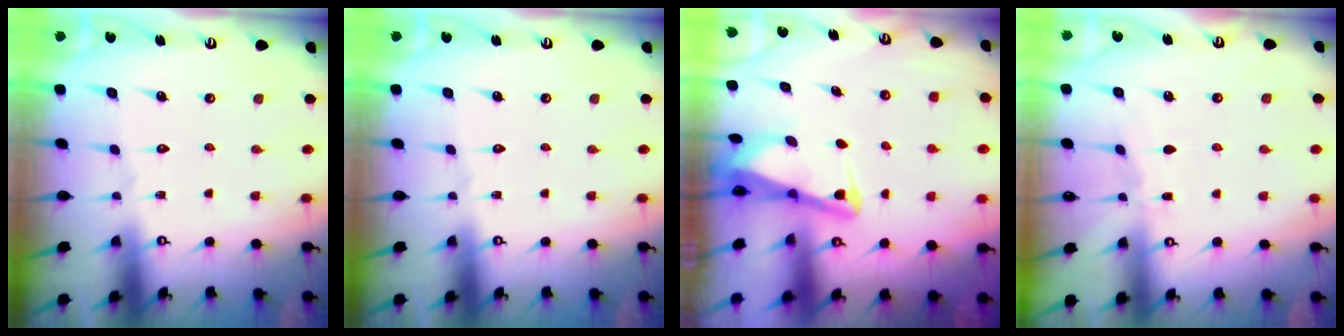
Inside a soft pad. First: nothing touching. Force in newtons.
{"total": 0.0}
{"total": 3.0, "press": 3.0, "slide": 0.3}
{"total": 3.4, "press": 3.4, "slide": 0.5}